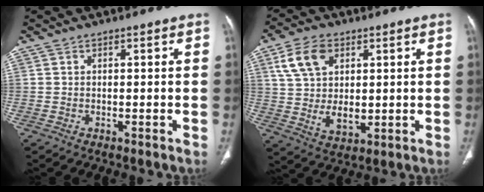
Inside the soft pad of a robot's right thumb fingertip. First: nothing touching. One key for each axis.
{"total": 12.1, "fx": 3.8, "fy": 7.9, "fz": 8.3, "tx": -0.137, "ty": -0.011, "tz": 0.078}